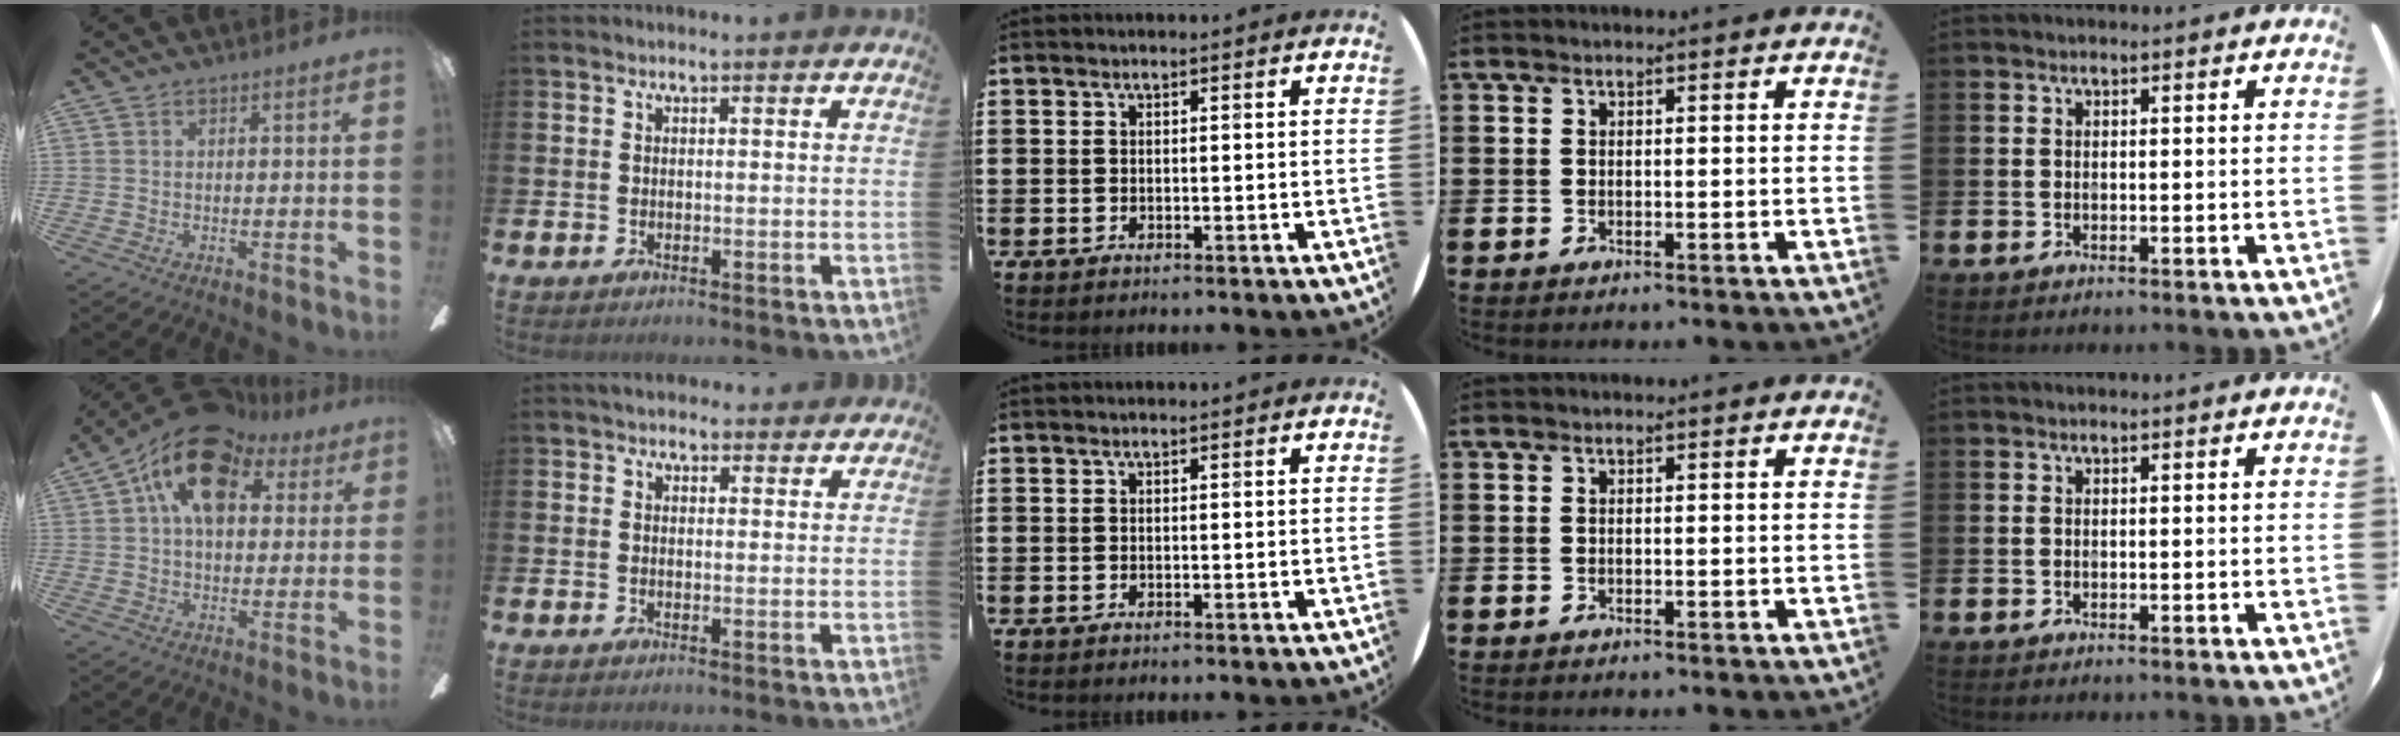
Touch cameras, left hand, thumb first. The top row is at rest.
{"thumb": {"total": 16.1, "force": [7.3, 9.9, 10.4], "torque": [-0.168, -0.013, 0.133]}, "index": {"total": 2.6, "force": [2.3, 1.1, 0.1], "torque": [0.009, -0.008, 0.039]}}